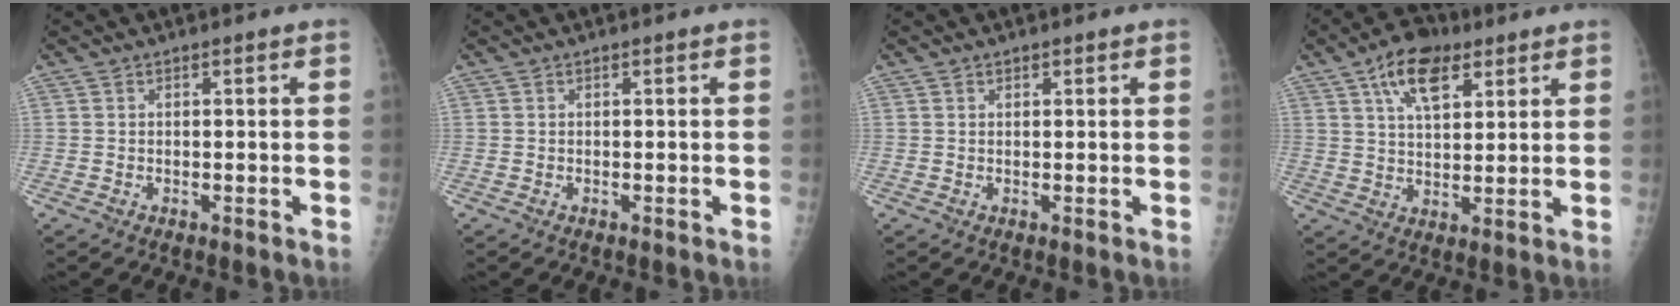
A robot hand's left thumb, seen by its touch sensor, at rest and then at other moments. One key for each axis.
{"total": 0.0}
{"total": 0.7, "fx": 0.5, "fy": 0.4, "fz": 0.2, "tx": 0.004, "ty": -0.002, "tz": 0.004}
{"total": 10.7, "fx": 5.5, "fy": 5.6, "fz": 7.4, "tx": -0.107, "ty": -0.012, "tz": 0.093}